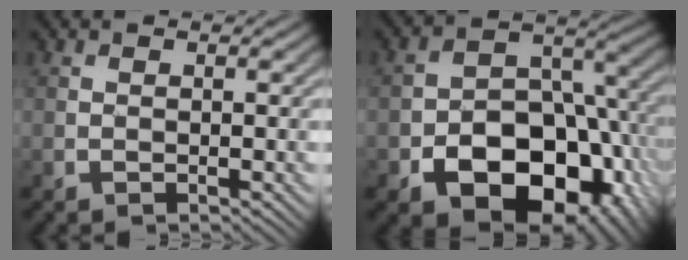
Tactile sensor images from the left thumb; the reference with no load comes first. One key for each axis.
{"total": 16.4, "fx": -6.5, "fy": 11.0, "fz": 10.3, "tx": -0.148, "ty": -0.036, "tz": -0.104}